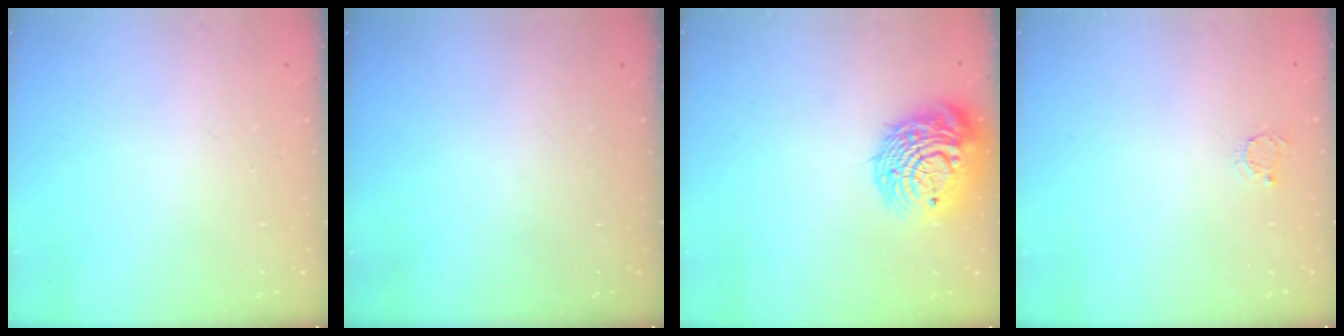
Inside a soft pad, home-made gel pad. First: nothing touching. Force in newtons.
{"total": 0.0}
{"total": 16.1, "press": 15.9, "slide": 2.6}
{"total": 2.3, "press": 2.3, "slide": 0.3}